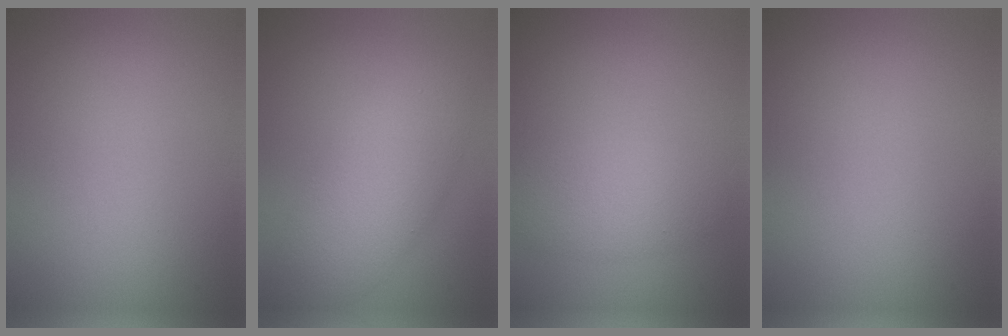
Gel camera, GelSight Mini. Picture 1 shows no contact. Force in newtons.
{"total": 5.3, "press": 5.3, "slide": 0.2}
{"total": 3.4, "press": 3.4, "slide": 0.3}
{"total": 0.0}